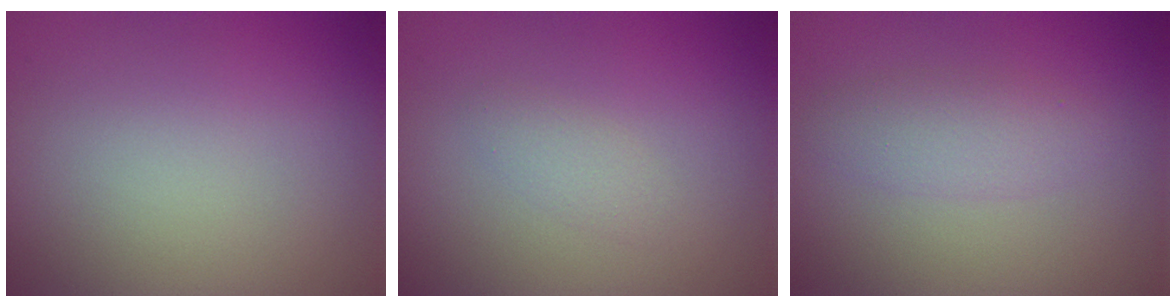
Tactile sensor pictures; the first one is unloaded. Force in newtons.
{"total": 1.2, "press": 1.2, "slide": 0.0}
{"total": 2.3, "press": 2.3, "slide": 0.1}